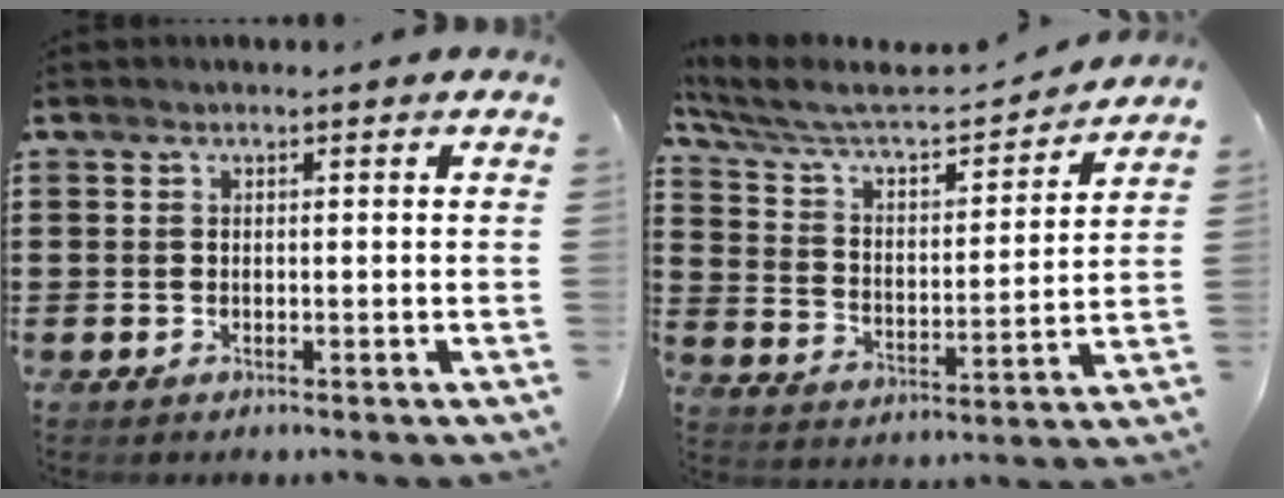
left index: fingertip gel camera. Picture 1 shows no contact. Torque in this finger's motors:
{"motor_torque": [2.14, 0.00, -0.28, -0.09]}